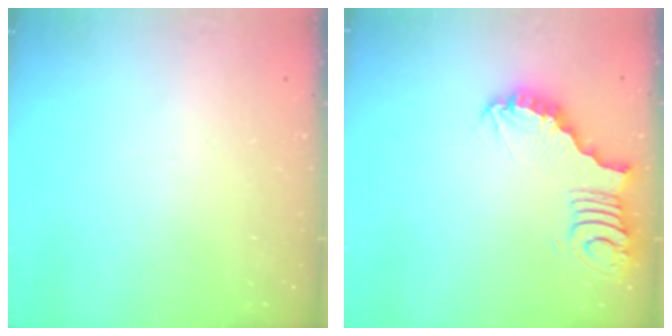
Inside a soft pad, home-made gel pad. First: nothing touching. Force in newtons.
{"total": 3.5, "press": 3.5, "slide": 0.7}